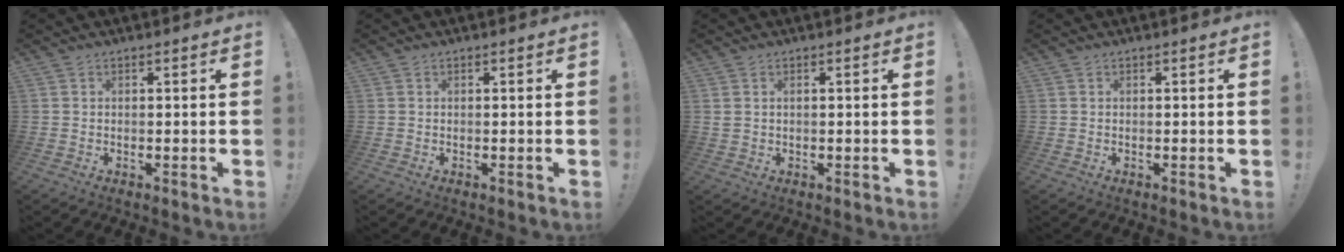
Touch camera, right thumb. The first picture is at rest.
{"total": 0.0}
{"total": 1.4, "force": [0.6, 0.8, 0.9], "torque": [-0.022, 0.004, 0.012]}
{"total": 0.0}